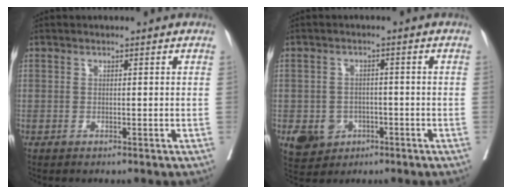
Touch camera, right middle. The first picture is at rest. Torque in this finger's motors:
{"motor_torque": [0.52, -0.45, 0.00, 0.02]}